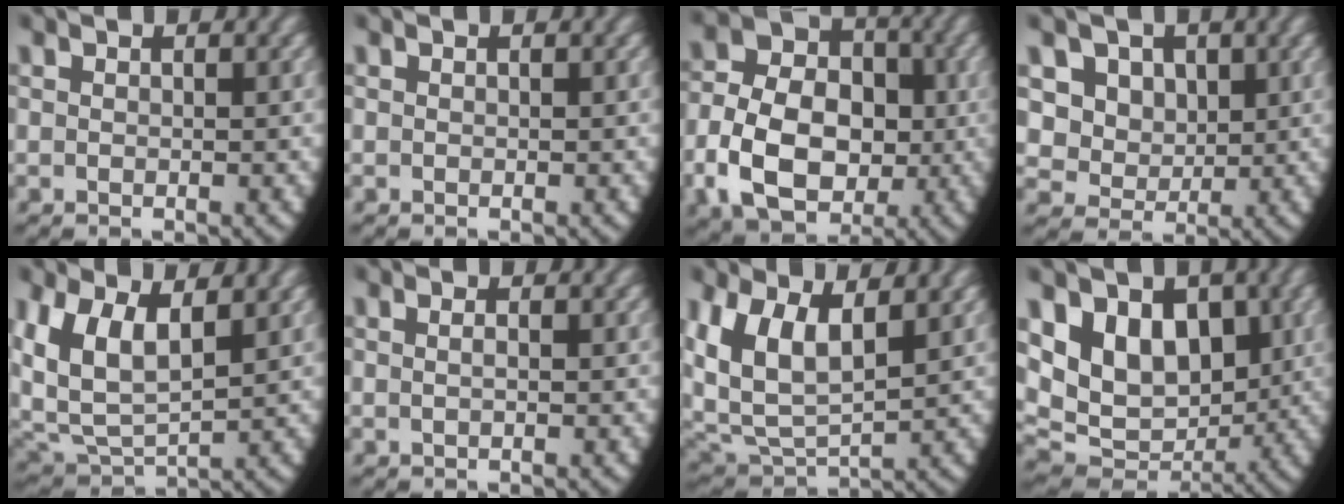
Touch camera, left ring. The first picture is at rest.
{"total": 0.0}
{"total": 12.6, "force": [-0.8, 9.9, 7.7], "torque": [-0.155, -0.032, -0.008]}
{"total": 11.6, "force": [1.1, 10.6, 4.5], "torque": [-0.151, -0.037, 0.021]}
{"total": 10.0, "force": [2.1, 8.0, 5.7], "torque": [-0.170, -0.036, 0.045]}
{"total": 0.7, "force": [-0.1, -0.3, 0.6], "torque": [-0.015, 0.001, 0.000]}
{"total": 11.0, "force": [2.4, 8.7, 6.3], "torque": [-0.184, -0.034, 0.051]}
{"total": 15.4, "force": [1.3, 12.8, 8.4], "torque": [-0.195, -0.039, 0.030]}